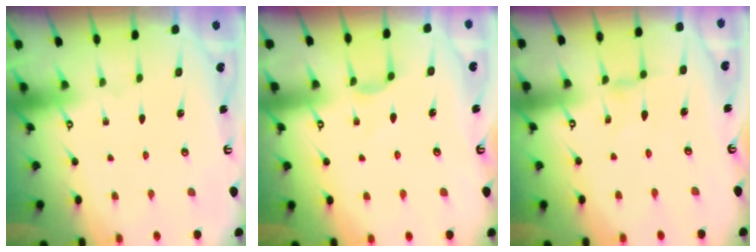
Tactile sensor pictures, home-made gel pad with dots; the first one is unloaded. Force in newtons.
{"total": 2.7, "press": 2.6, "slide": 0.6}
{"total": 0.0}